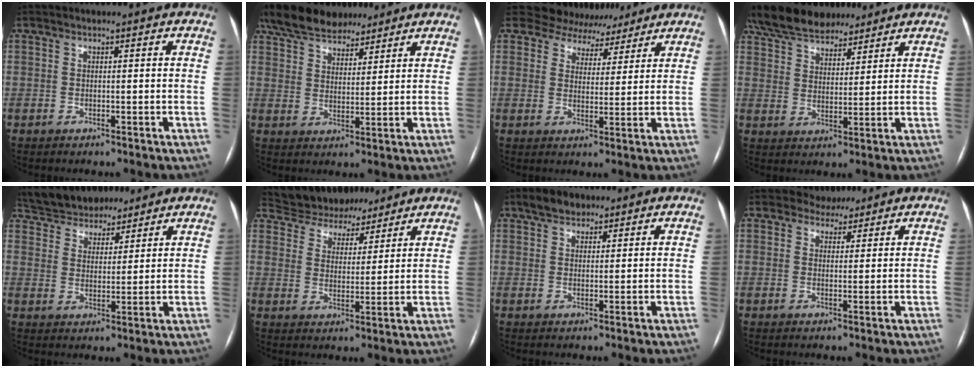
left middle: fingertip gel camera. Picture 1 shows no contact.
{"total": 13.8, "force": [11.2, 5.6, 5.9], "torque": [-0.114, 0.043, 0.190]}
{"total": 10.5, "force": [9.2, 5.0, 0.6], "torque": [0.005, 0.006, 0.123]}
{"total": 15.7, "force": [12.9, 6.0, 6.6], "torque": [-0.134, 0.042, 0.221]}
{"total": 12.5, "force": [11.0, 4.9, 3.5], "torque": [-0.063, 0.031, 0.184]}
{"total": 11.5, "force": [10.4, 4.5, 1.7], "torque": [-0.025, 0.022, 0.163]}
{"total": 3.9, "force": [2.8, 2.2, 1.4], "torque": [-0.027, 0.014, 0.049]}
{"total": 3.2, "force": [2.8, 1.5, 0.0], "torque": [0.005, 0.006, 0.041]}